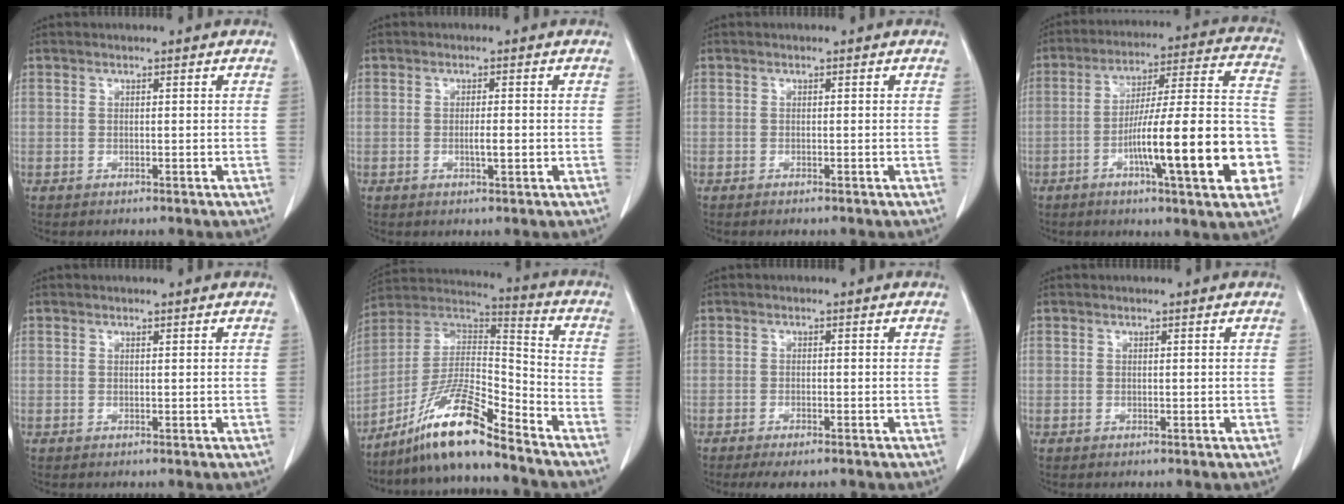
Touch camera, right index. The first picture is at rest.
{"total": 2.1, "force": [-0.4, 0.3, 2.0], "torque": [-0.037, -0.002, -0.006]}
{"total": 0.6, "force": [-0.5, 0.0, 0.4], "torque": [-0.008, -0.001, -0.009]}
{"total": 21.5, "force": [-6.9, 2.0, 20.2], "torque": [-0.247, 0.017, -0.100]}
{"total": 0.0}
{"total": 14.4, "force": [-10.8, 0.7, 9.4], "torque": [-0.179, 0.008, -0.196]}
{"total": 3.7, "force": [-2.8, 0.9, 2.1], "torque": [-0.029, -0.007, -0.037]}
{"total": 0.0}